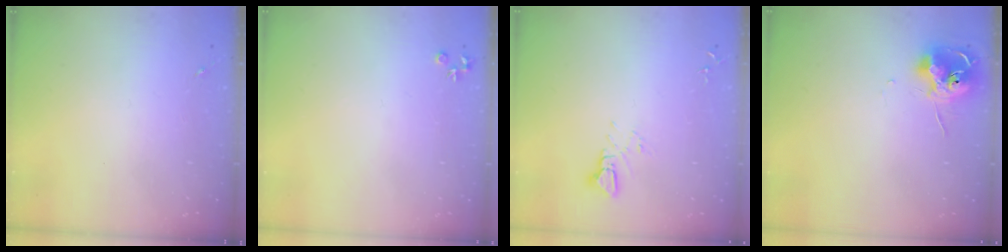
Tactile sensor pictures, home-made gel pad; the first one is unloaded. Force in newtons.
{"total": 4.0, "press": 4.0, "slide": 0.6}
{"total": 3.3, "press": 3.3, "slide": 0.2}
{"total": 11.1, "press": 11.0, "slide": 0.6}